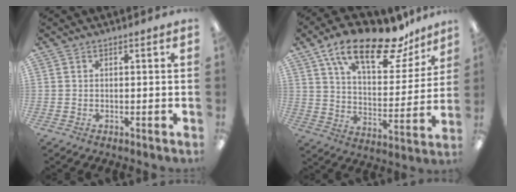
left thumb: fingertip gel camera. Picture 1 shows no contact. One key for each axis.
{"total": 21.2, "fx": 14.5, "fy": 8.3, "fz": 13.0, "tx": -0.214, "ty": -0.082, "tz": 0.246}